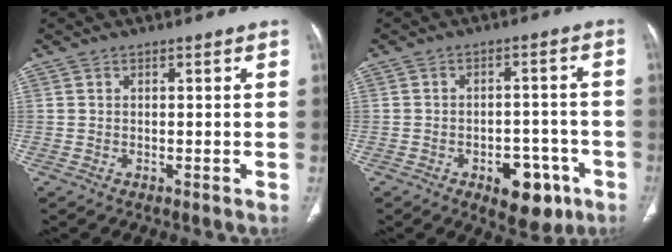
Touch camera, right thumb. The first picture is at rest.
{"total": 9.5, "force": [-4.6, 5.4, 6.2], "torque": [-0.051, 0.030, -0.053]}